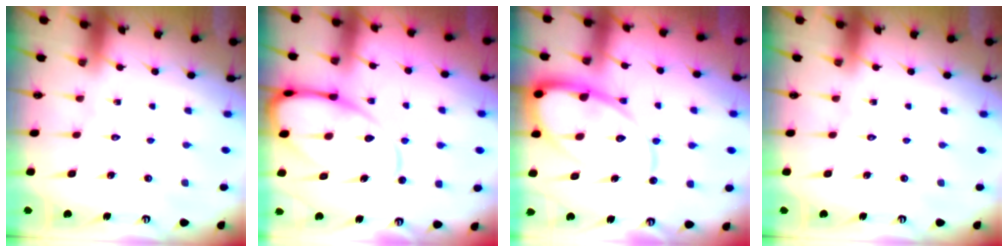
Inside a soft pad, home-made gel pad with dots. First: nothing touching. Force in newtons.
{"total": 12.8, "press": 12.7, "slide": 1.4}
{"total": 15.9, "press": 15.8, "slide": 1.7}
{"total": 0.0}